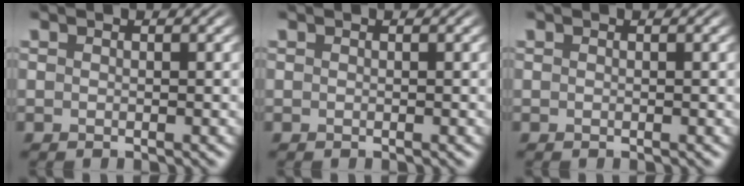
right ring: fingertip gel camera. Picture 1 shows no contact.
{"total": 0.0}
{"total": 0.0}